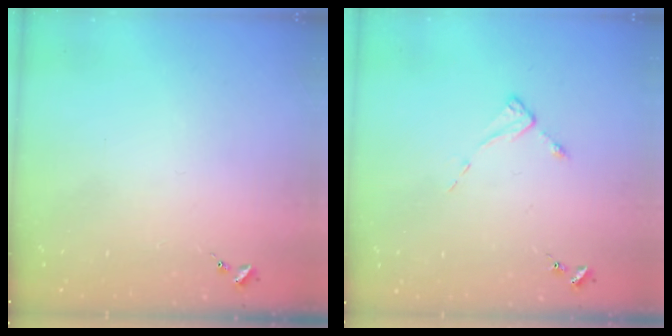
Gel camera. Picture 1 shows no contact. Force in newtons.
{"total": 2.6, "press": 2.6, "slide": 0.4}